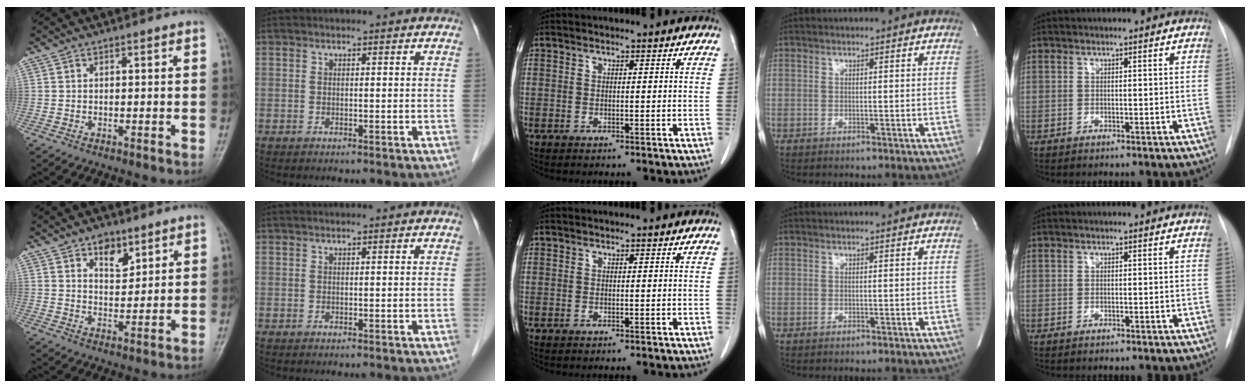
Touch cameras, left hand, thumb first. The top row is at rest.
{"thumb": {"total": 5.5, "force": [3.3, 3.1, 3.0], "torque": [-0.025, -0.022, 0.054]}}